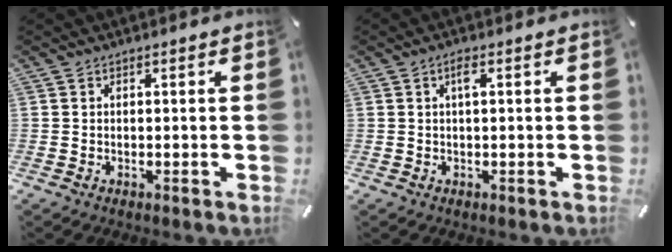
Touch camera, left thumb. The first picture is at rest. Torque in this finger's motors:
{"motor_torque": [0.41, 0.68, 0.37, -0.30, 0.09]}